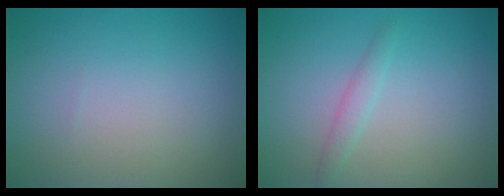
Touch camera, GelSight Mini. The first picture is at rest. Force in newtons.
{"total": 1.2, "press": 1.2, "slide": 0.1}